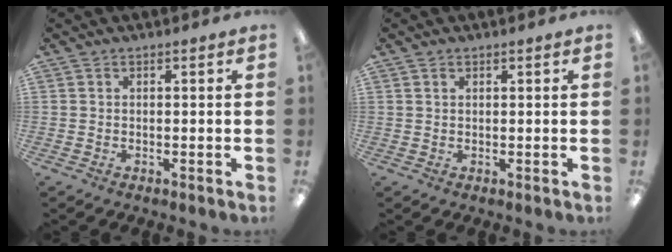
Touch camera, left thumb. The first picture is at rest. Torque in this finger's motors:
{"motor_torque": [-0.25, -0.11, 0.00, 0.09, -0.06]}